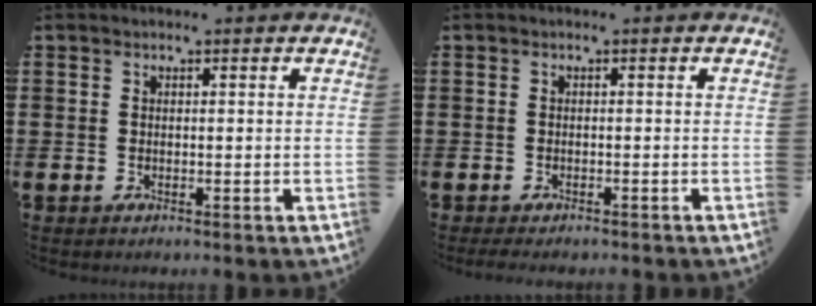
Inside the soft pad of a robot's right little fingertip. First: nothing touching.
{"total": 1.0, "force": [-0.9, 0.1, 0.4], "torque": [-0.009, -0.001, -0.018]}